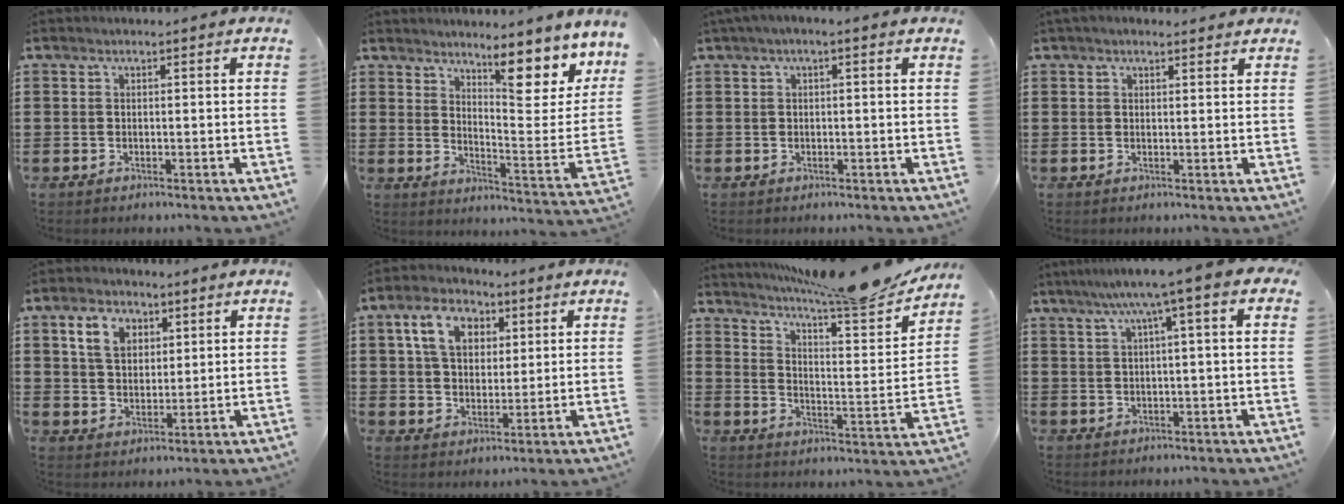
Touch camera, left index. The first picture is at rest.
{"total": 9.4, "force": [7.2, 1.8, 5.8], "torque": [-0.078, -0.061, 0.116]}
{"total": 1.0, "force": [-0.3, 0.2, 1.0], "torque": [-0.015, -0.002, -0.006]}
{"total": 1.5, "force": [1.3, 0.5, 0.5], "torque": [-0.012, 0.005, 0.025]}
{"total": 6.3, "force": [3.2, 4.2, 3.3], "torque": [-0.068, 0.011, 0.054]}
{"total": 7.8, "force": [3.5, 5.4, 4.5], "torque": [-0.088, 0.011, 0.058]}
{"total": 11.0, "force": [9.6, 0.2, 5.3], "torque": [-0.096, -0.064, 0.155]}
{"total": 6.3, "force": [2.7, -0.2, 5.7], "torque": [-0.117, -0.002, 0.040]}